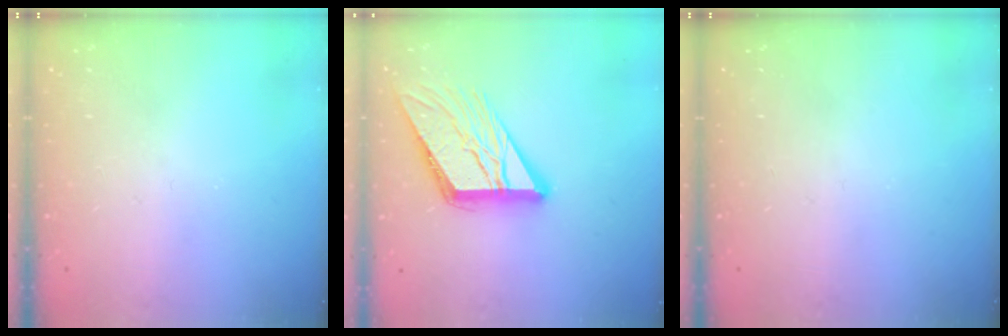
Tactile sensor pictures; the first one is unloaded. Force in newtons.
{"total": 16.2, "press": 16.1, "slide": 1.8}
{"total": 0.0}